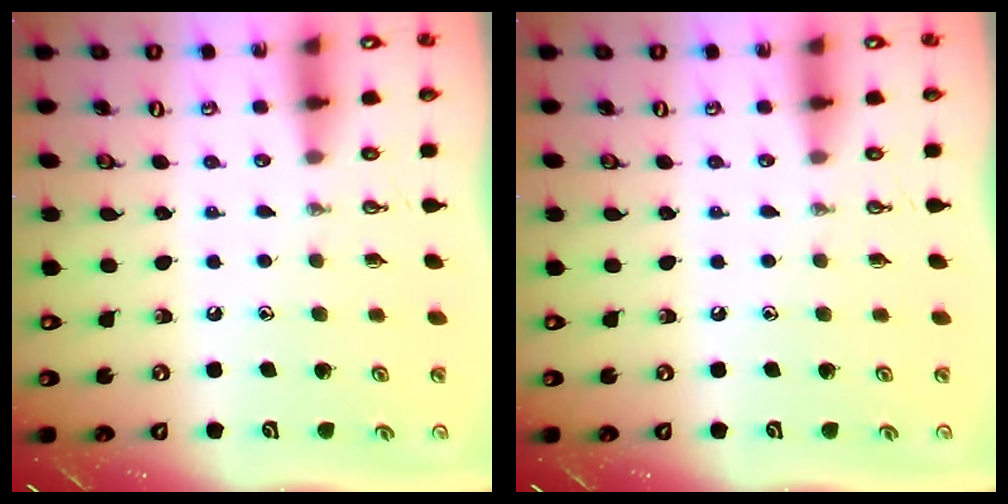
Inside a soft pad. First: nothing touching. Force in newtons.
{"total": 0.0}